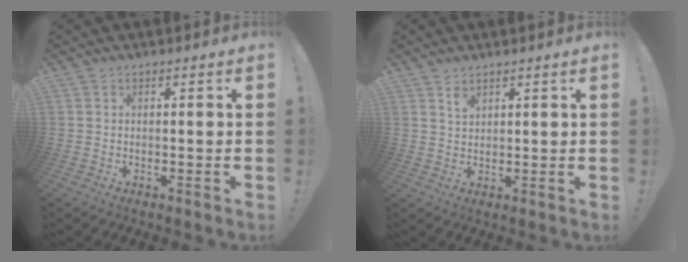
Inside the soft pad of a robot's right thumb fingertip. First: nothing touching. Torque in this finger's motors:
{"motor_torque": [-0.08, -0.02, 0.04, -0.02, 0.00]}